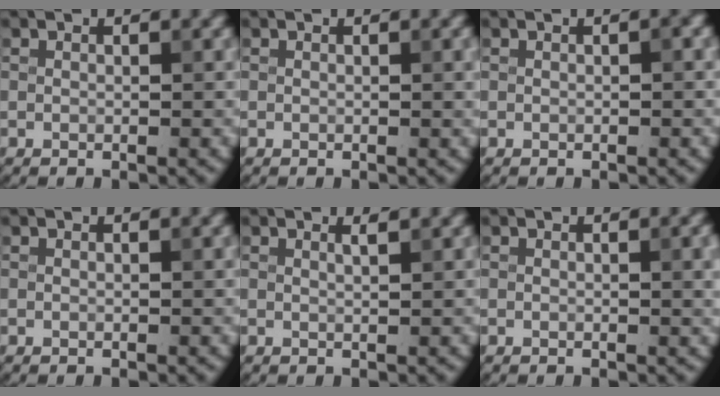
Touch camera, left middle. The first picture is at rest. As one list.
[{"total": 0.7, "force": [0.1, 0.1, 0.7], "torque": [-0.009, 0.001, 0.000]}, {"total": 0.6, "force": [0.0, 0.1, 0.5], "torque": [-0.009, 0.003, 0.001]}, {"total": 0.0}, {"total": 1.2, "force": [0.8, 0.4, 0.7], "torque": [-0.003, 0.002, 0.005]}, {"total": 1.7, "force": [0.2, 0.5, 1.6], "torque": [-0.018, 0.001, 0.001]}]